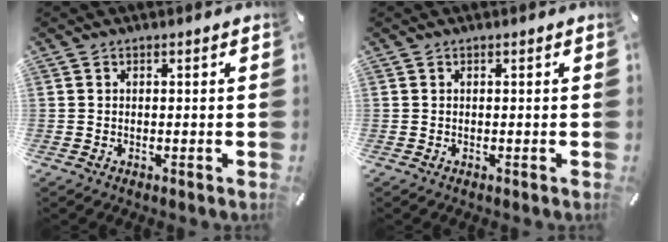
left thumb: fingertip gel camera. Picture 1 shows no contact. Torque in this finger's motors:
{"motor_torque": [0.00, 0.00, 0.00, 0.00, 0.01]}